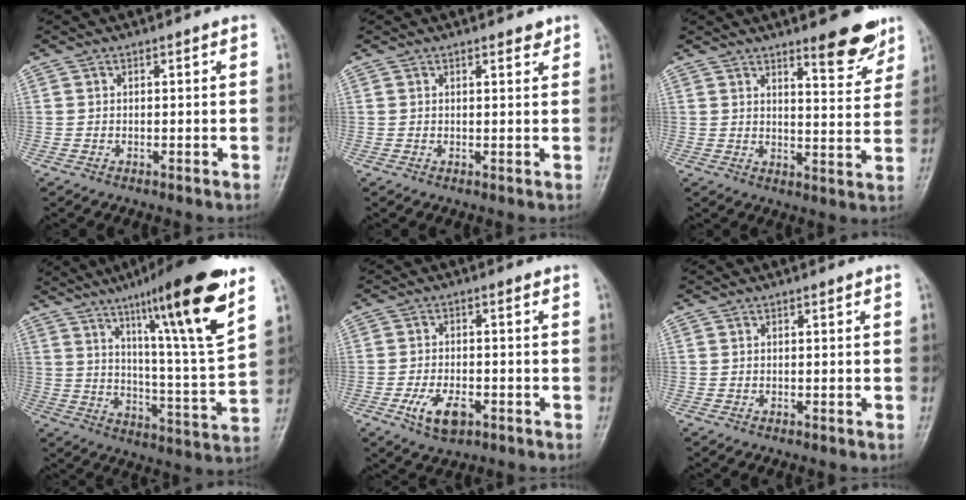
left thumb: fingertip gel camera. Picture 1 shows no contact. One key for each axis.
{"total": 1.5, "fx": 1.2, "fy": 0.5, "fz": 0.8, "tx": -0.007, "ty": -0.007, "tz": 0.015}
{"total": 8.7, "fx": 6.2, "fy": 2.2, "fz": 5.7, "tx": -0.056, "ty": -0.045, "tz": 0.087}
{"total": 22.2, "fx": 12.7, "fy": 2.1, "fz": 18.1, "tx": -0.254, "ty": -0.054, "tz": 0.197}
{"total": 6.0, "fx": -2.6, "fy": 3.1, "fz": 4.4, "tx": -0.083, "ty": 0.005, "tz": -0.043}
{"total": 0.0}